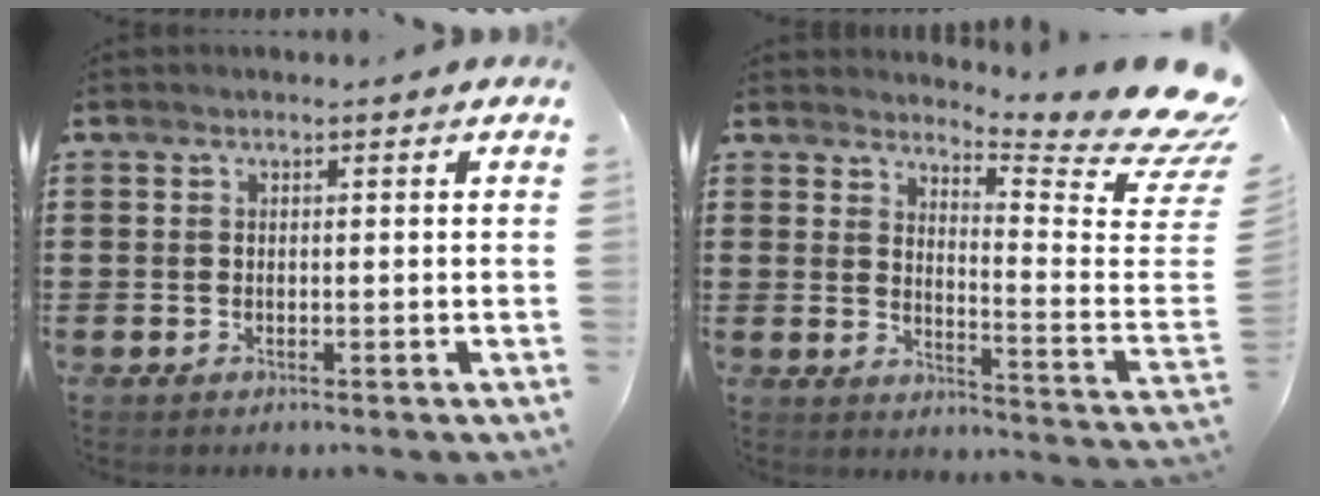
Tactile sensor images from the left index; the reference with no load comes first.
{"total": 7.1, "force": [6.2, 0.0, 3.5], "torque": [-0.073, -0.067, 0.105]}